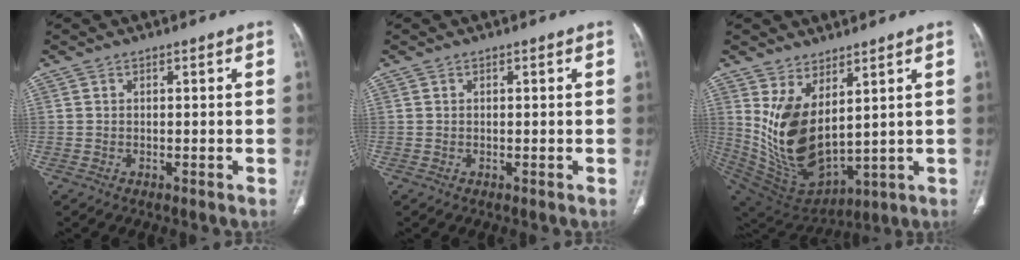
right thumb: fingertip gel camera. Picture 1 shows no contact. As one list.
[{"total": 0.0}, {"total": 15.1, "force": [4.5, 7.8, 12.2], "torque": [-0.220, -0.043, 0.120]}]